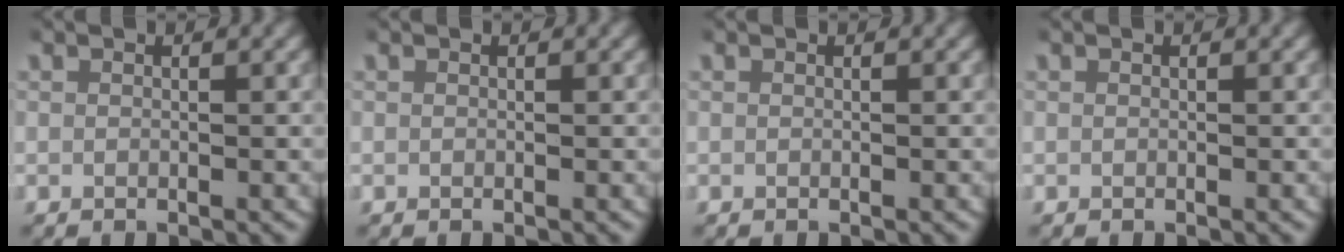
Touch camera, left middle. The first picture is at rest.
{"total": 0.0}
{"total": 0.0}
{"total": 0.0}